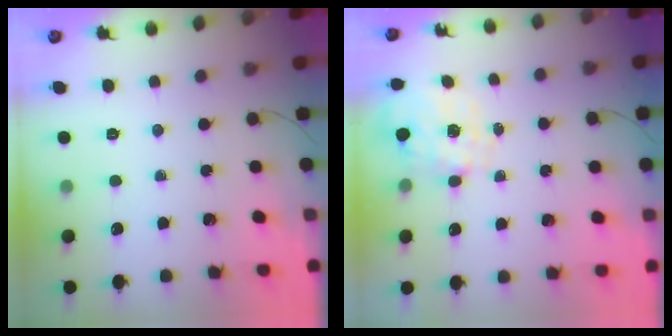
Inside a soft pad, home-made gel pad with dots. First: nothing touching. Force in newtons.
{"total": 7.0, "press": 6.9, "slide": 0.9}